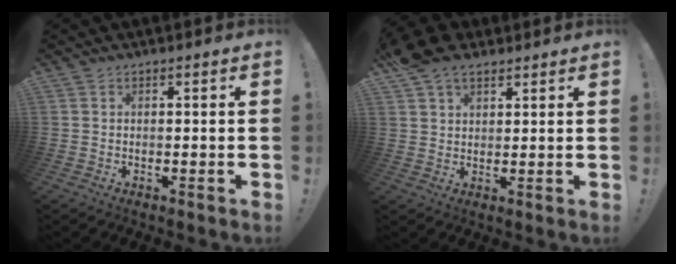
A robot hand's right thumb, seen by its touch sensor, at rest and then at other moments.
{"total": 8.0, "force": [5.5, 4.4, 3.9], "torque": [-0.066, -0.021, 0.106]}